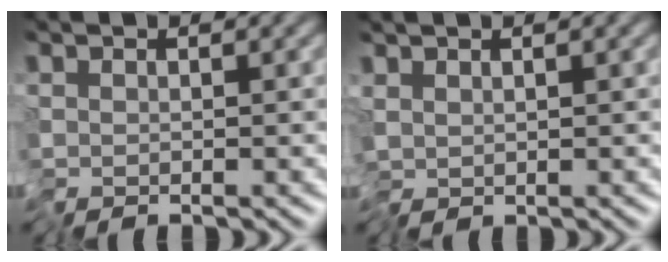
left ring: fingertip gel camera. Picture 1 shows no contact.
{"total": 1.2, "force": [0.2, 0.5, 1.1], "torque": [-0.016, 0.005, 0.002]}